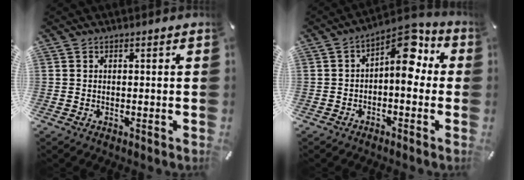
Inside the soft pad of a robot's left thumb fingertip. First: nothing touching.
{"total": 10.0, "force": [3.0, 4.8, 8.3], "torque": [-0.121, -0.024, 0.049]}